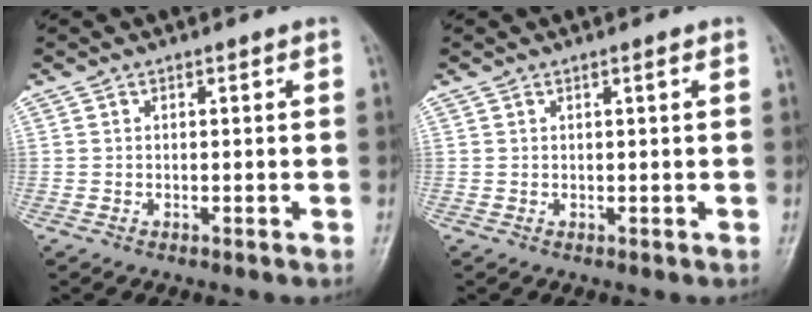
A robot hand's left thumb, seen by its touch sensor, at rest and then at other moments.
{"total": 0.7, "force": [0.3, 0.0, 0.6], "torque": [-0.009, 0.001, 0.004]}